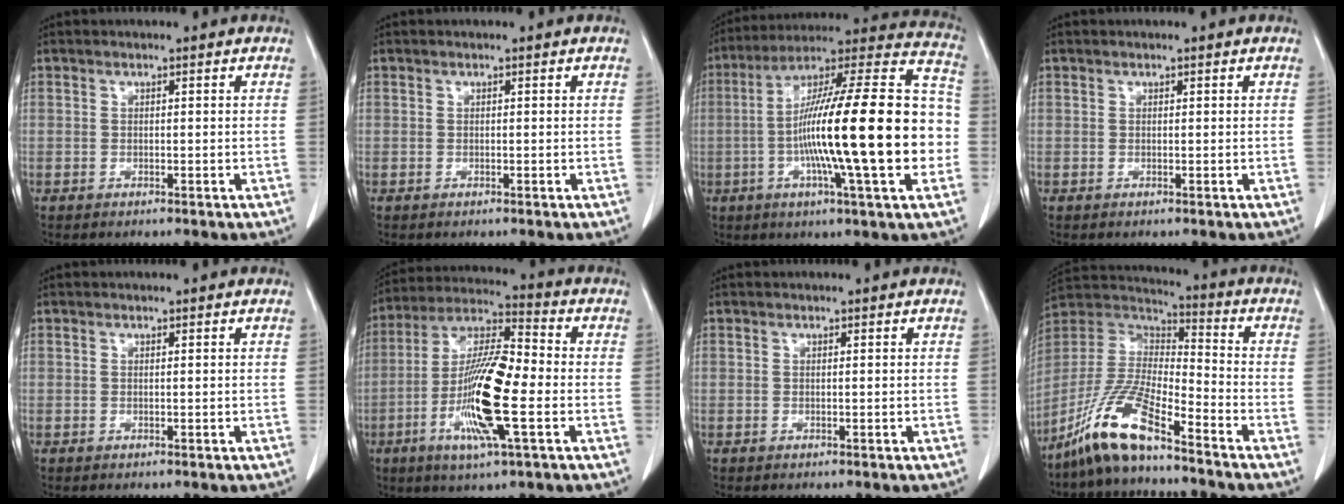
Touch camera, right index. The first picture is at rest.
{"total": 0.0}
{"total": 26.5, "force": [-3.7, 1.9, 26.2], "torque": [-0.382, 0.009, -0.072]}
{"total": 0.0}
{"total": 0.0}
{"total": 15.5, "force": [-3.6, 2.2, 14.9], "torque": [-0.291, -0.005, -0.068]}
{"total": 0.0}
{"total": 12.6, "force": [-9.1, 1.5, 8.6], "torque": [-0.192, -0.006, -0.175]}